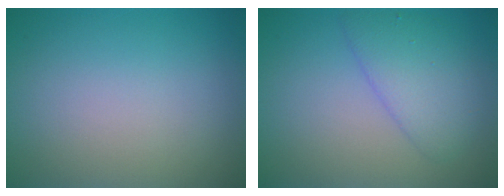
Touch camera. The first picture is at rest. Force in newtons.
{"total": 3.5, "press": 3.5, "slide": 0.3}